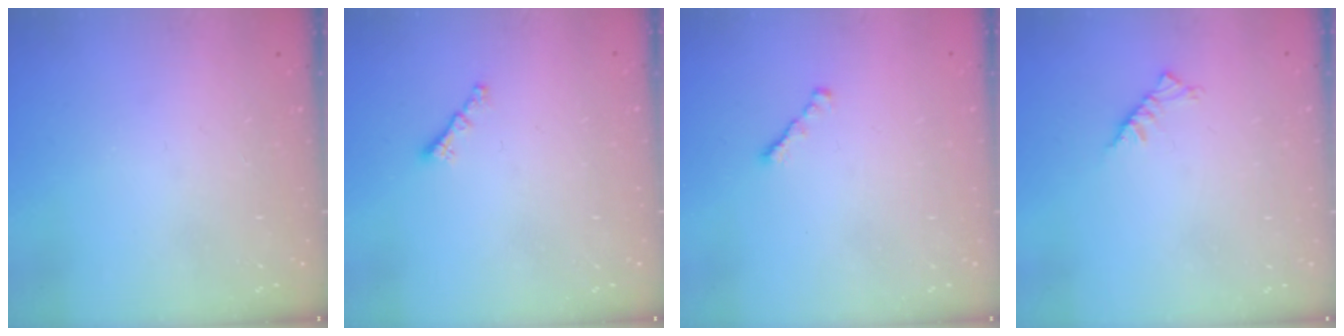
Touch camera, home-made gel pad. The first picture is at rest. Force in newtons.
{"total": 0.6, "press": 0.5, "slide": 0.4}
{"total": 1.3, "press": 1.2, "slide": 0.5}
{"total": 4.5, "press": 4.5, "slide": 0.7}